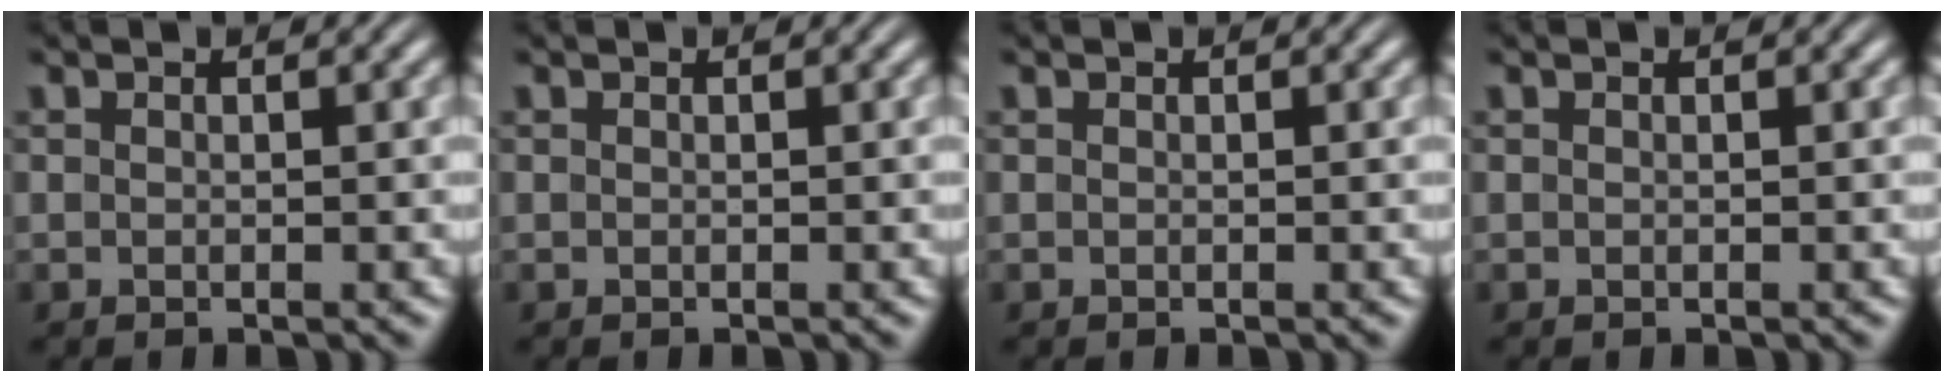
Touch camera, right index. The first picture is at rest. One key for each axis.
{"total": 0.0}
{"total": 0.0}
{"total": 0.0}